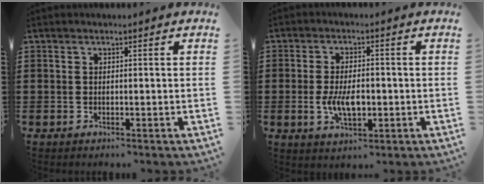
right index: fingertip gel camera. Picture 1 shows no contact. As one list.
[{"total": 6.1, "force": [-1.1, 2.9, 5.2], "torque": [-0.112, -0.001, -0.022]}]